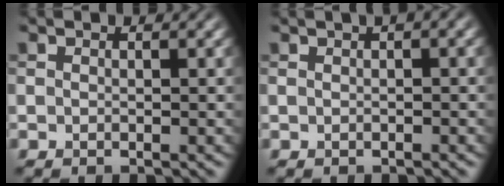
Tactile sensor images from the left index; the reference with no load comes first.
{"total": 2.8, "force": [1.2, 1.0, 2.4], "torque": [-0.017, 0.012, 0.006]}